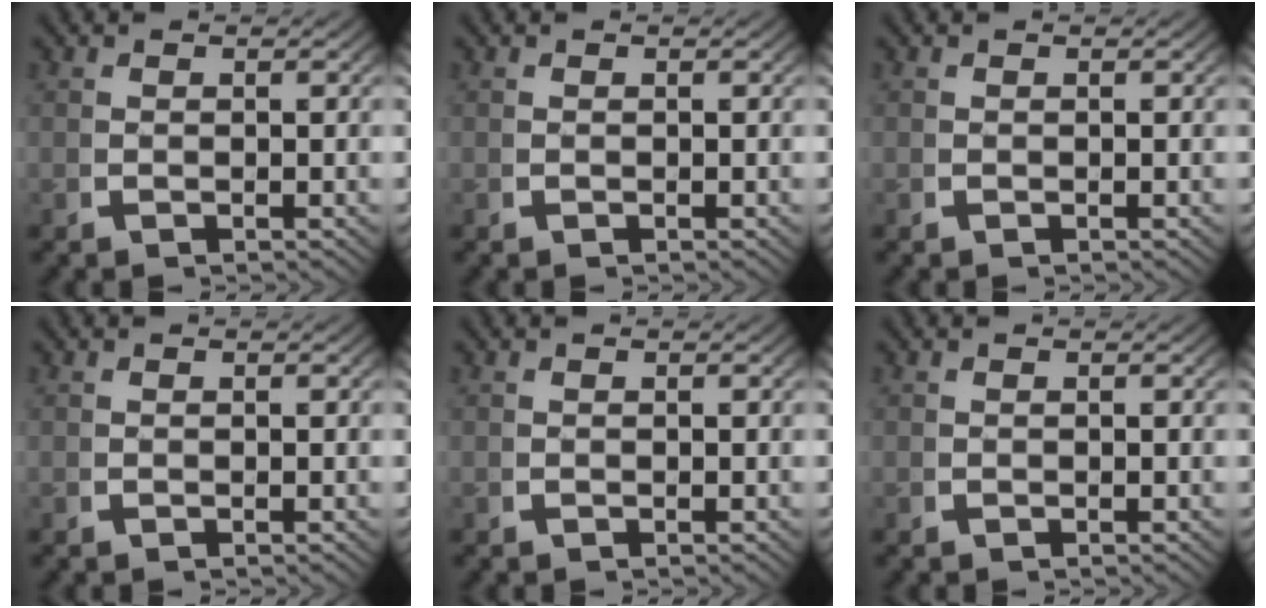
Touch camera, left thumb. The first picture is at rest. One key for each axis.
{"total": 0.0}
{"total": 0.0}
{"total": 0.0}
{"total": 0.0}
{"total": 0.0}